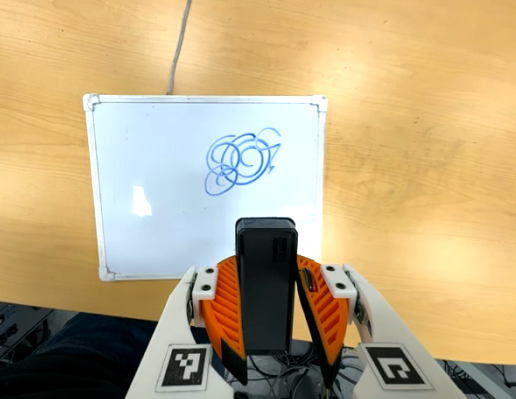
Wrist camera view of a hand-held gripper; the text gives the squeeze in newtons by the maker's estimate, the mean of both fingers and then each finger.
{"total": 5.5, "left": 4.7, "right": 6.3}